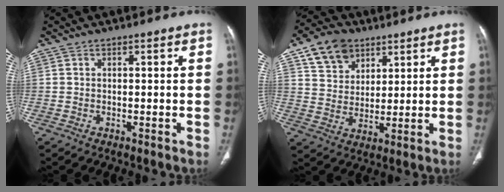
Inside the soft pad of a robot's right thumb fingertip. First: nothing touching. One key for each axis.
{"total": 10.5, "fx": 5.9, "fy": 7.4, "fz": 4.5, "tx": -0.056, "ty": -0.018, "tz": 0.109}